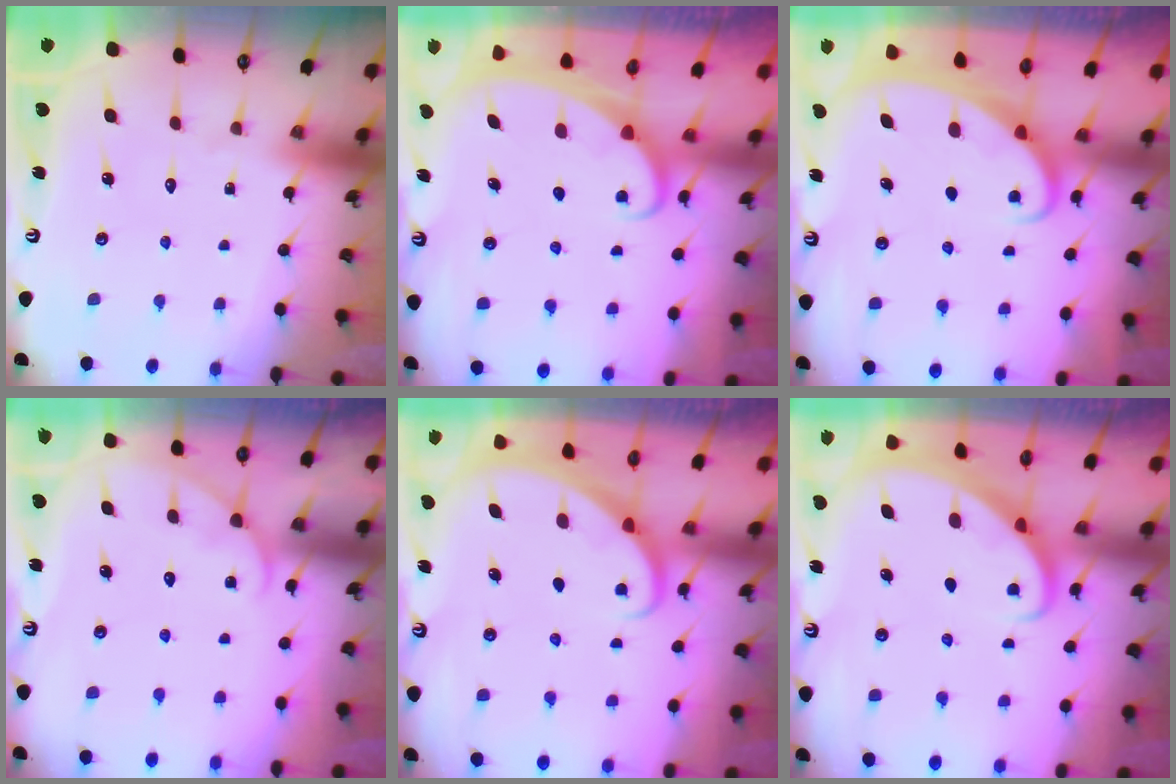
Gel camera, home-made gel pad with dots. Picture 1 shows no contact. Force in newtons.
{"total": 1.9, "press": 1.9, "slide": 0.1}
{"total": 2.0, "press": 2.0, "slide": 0.0}
{"total": 4.6, "press": 4.6, "slide": 0.5}
{"total": 2.3, "press": 2.3, "slide": 0.1}
{"total": 2.5, "press": 2.5, "slide": 0.3}